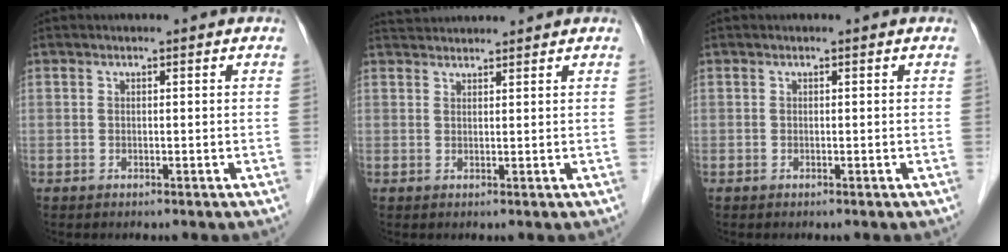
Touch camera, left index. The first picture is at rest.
{"total": 3.3, "force": [3.3, 0.1, 0.3], "torque": [-0.009, 0.032, 0.063]}
{"total": 0.0}